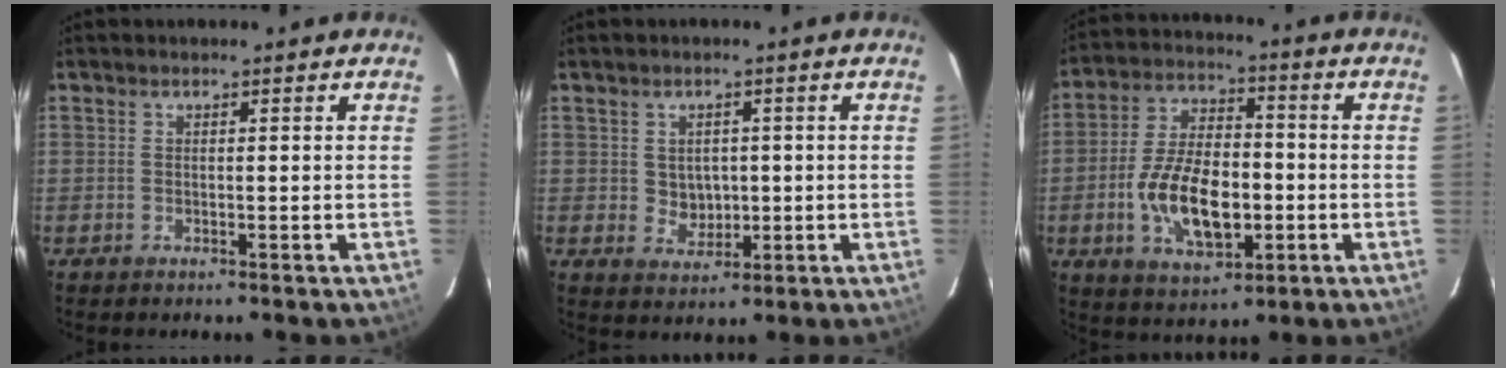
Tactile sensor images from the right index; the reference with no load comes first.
{"total": 3.9, "force": [0.3, 3.6, 1.5], "torque": [-0.027, 0.006, 0.013]}
{"total": 14.6, "force": [-3.5, 7.5, 12.0], "torque": [-0.239, 0.006, -0.054]}